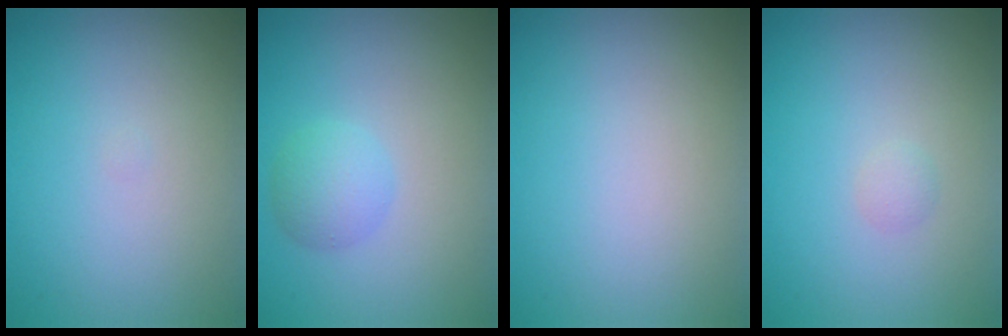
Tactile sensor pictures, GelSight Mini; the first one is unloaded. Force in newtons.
{"total": 2.4, "press": 2.4, "slide": 0.0}
{"total": 0.0}
{"total": 0.7, "press": 0.7, "slide": 0.1}